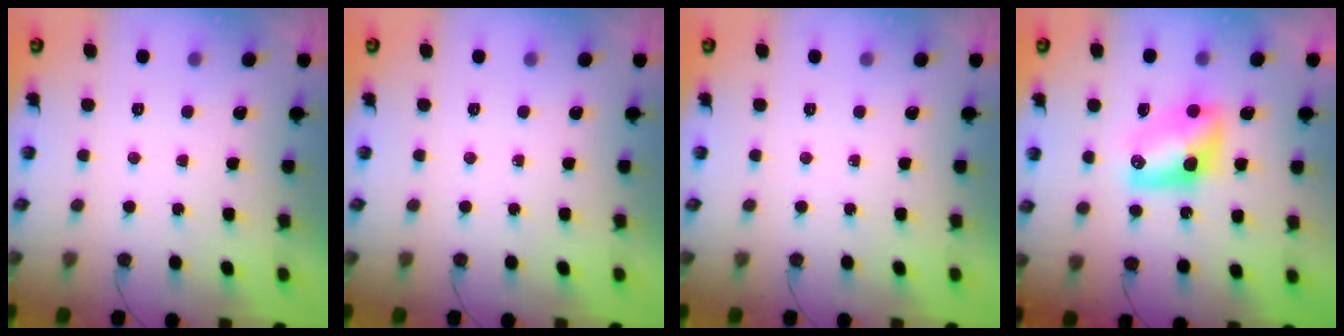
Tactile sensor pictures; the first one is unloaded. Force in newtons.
{"total": 0.0}
{"total": 0.0}
{"total": 9.0, "press": 9.0, "slide": 0.2}